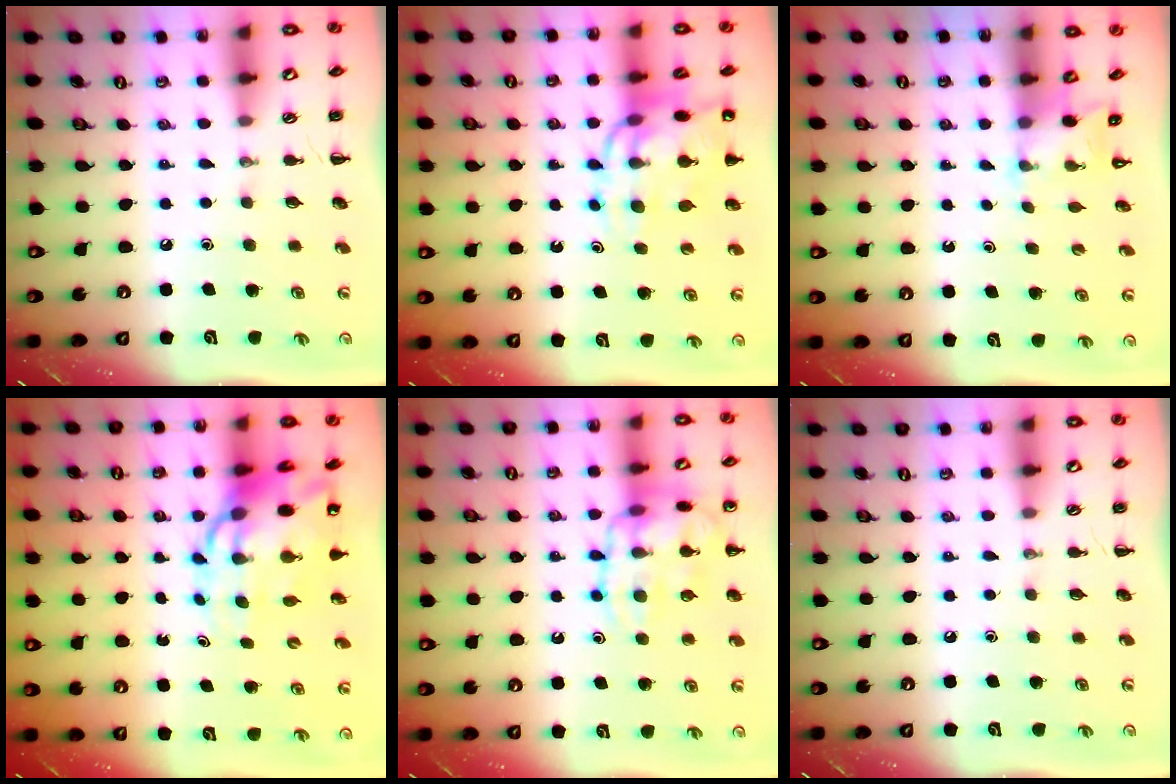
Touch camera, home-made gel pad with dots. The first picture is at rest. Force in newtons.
{"total": 14.5, "press": 14.1, "slide": 3.4}
{"total": 2.7, "press": 2.6, "slide": 0.9}
{"total": 13.6, "press": 13.0, "slide": 3.7}
{"total": 16.0, "press": 15.9, "slide": 1.3}
{"total": 0.0}